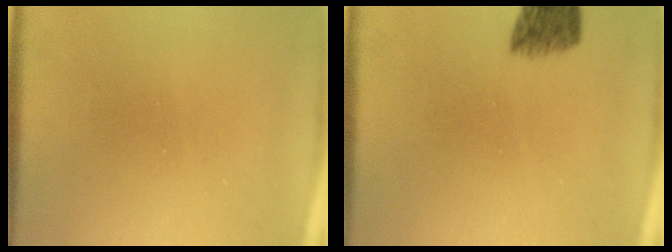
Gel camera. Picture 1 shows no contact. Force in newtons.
{"total": 5.2}